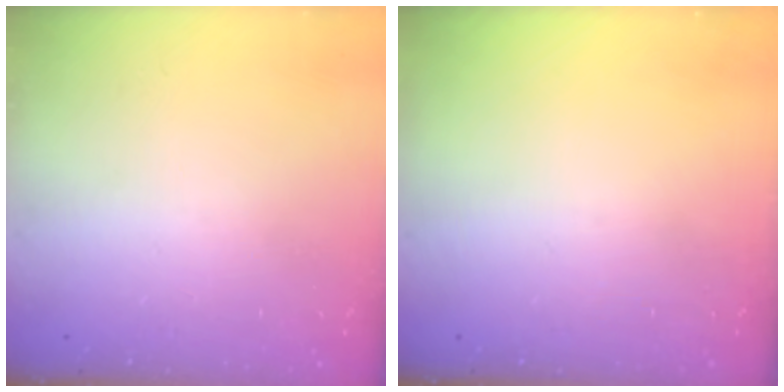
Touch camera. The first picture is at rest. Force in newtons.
{"total": 0.0}